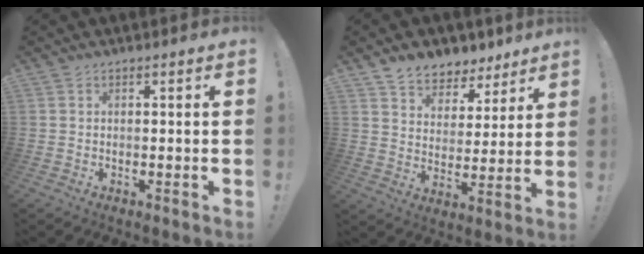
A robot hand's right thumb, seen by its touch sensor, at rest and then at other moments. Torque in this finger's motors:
{"motor_torque": [0.09, 0.40, 0.14, 0.09, 0.00]}